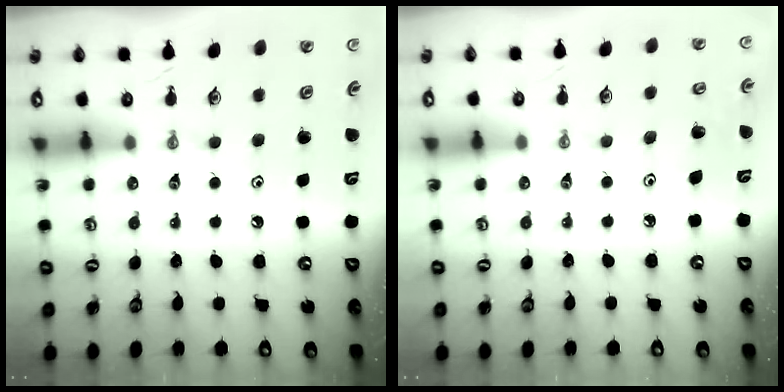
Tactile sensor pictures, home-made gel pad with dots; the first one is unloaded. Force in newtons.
{"total": 4.6, "press": 4.4, "slide": 1.2}